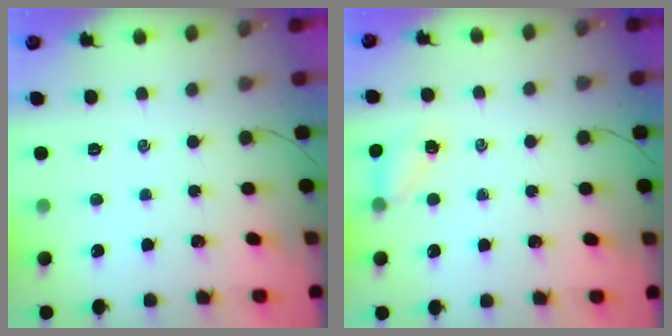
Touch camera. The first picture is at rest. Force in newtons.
{"total": 4.4, "press": 4.3, "slide": 1.1}